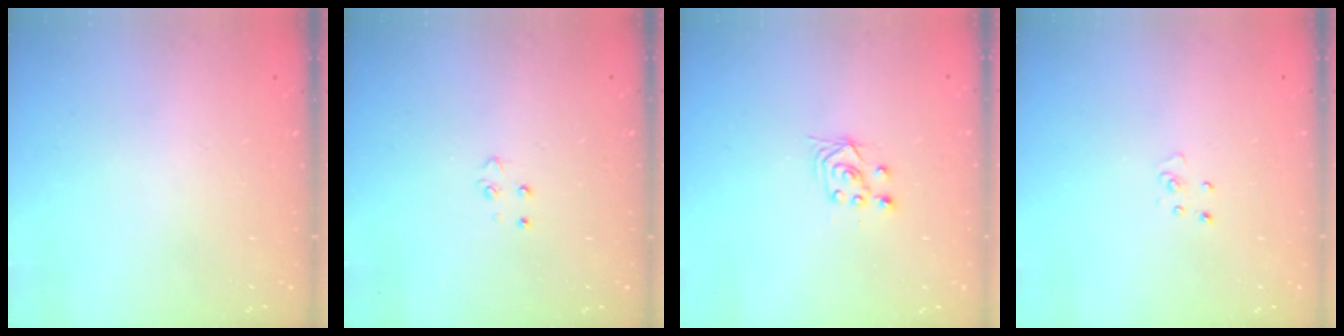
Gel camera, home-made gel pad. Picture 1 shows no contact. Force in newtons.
{"total": 3.6, "press": 3.6, "slide": 0.4}
{"total": 2.5, "press": 2.2, "slide": 1.2}
{"total": 2.5, "press": 2.5, "slide": 0.3}